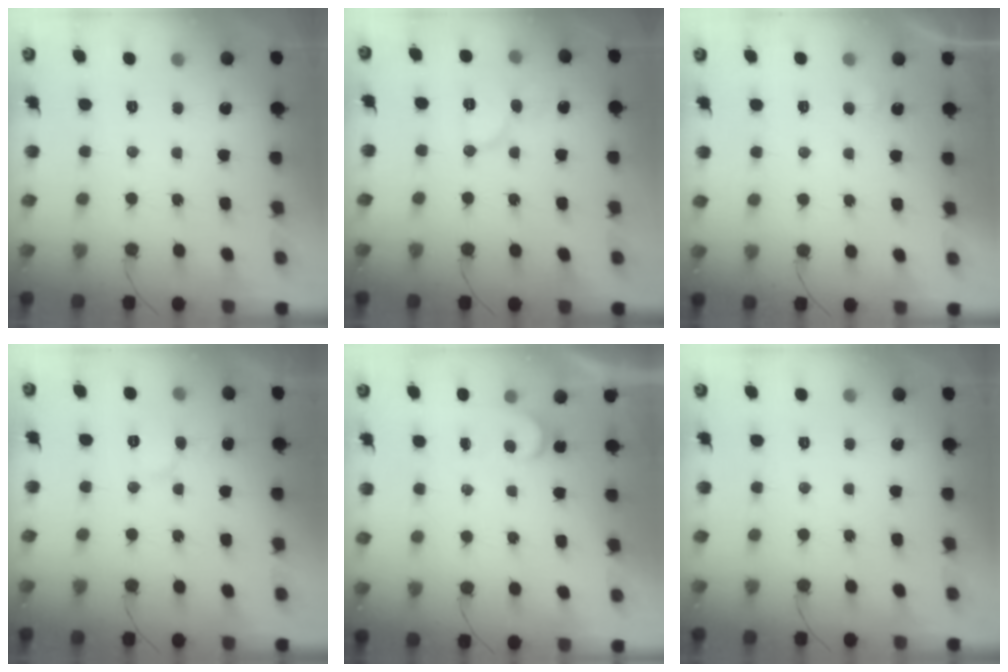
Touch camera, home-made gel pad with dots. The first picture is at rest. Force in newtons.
{"total": 8.4, "press": 8.3, "slide": 0.9}
{"total": 3.4, "press": 3.4, "slide": 0.3}
{"total": 5.7, "press": 5.7, "slide": 0.1}
{"total": 3.8, "press": 3.8, "slide": 0.3}
{"total": 0.0}